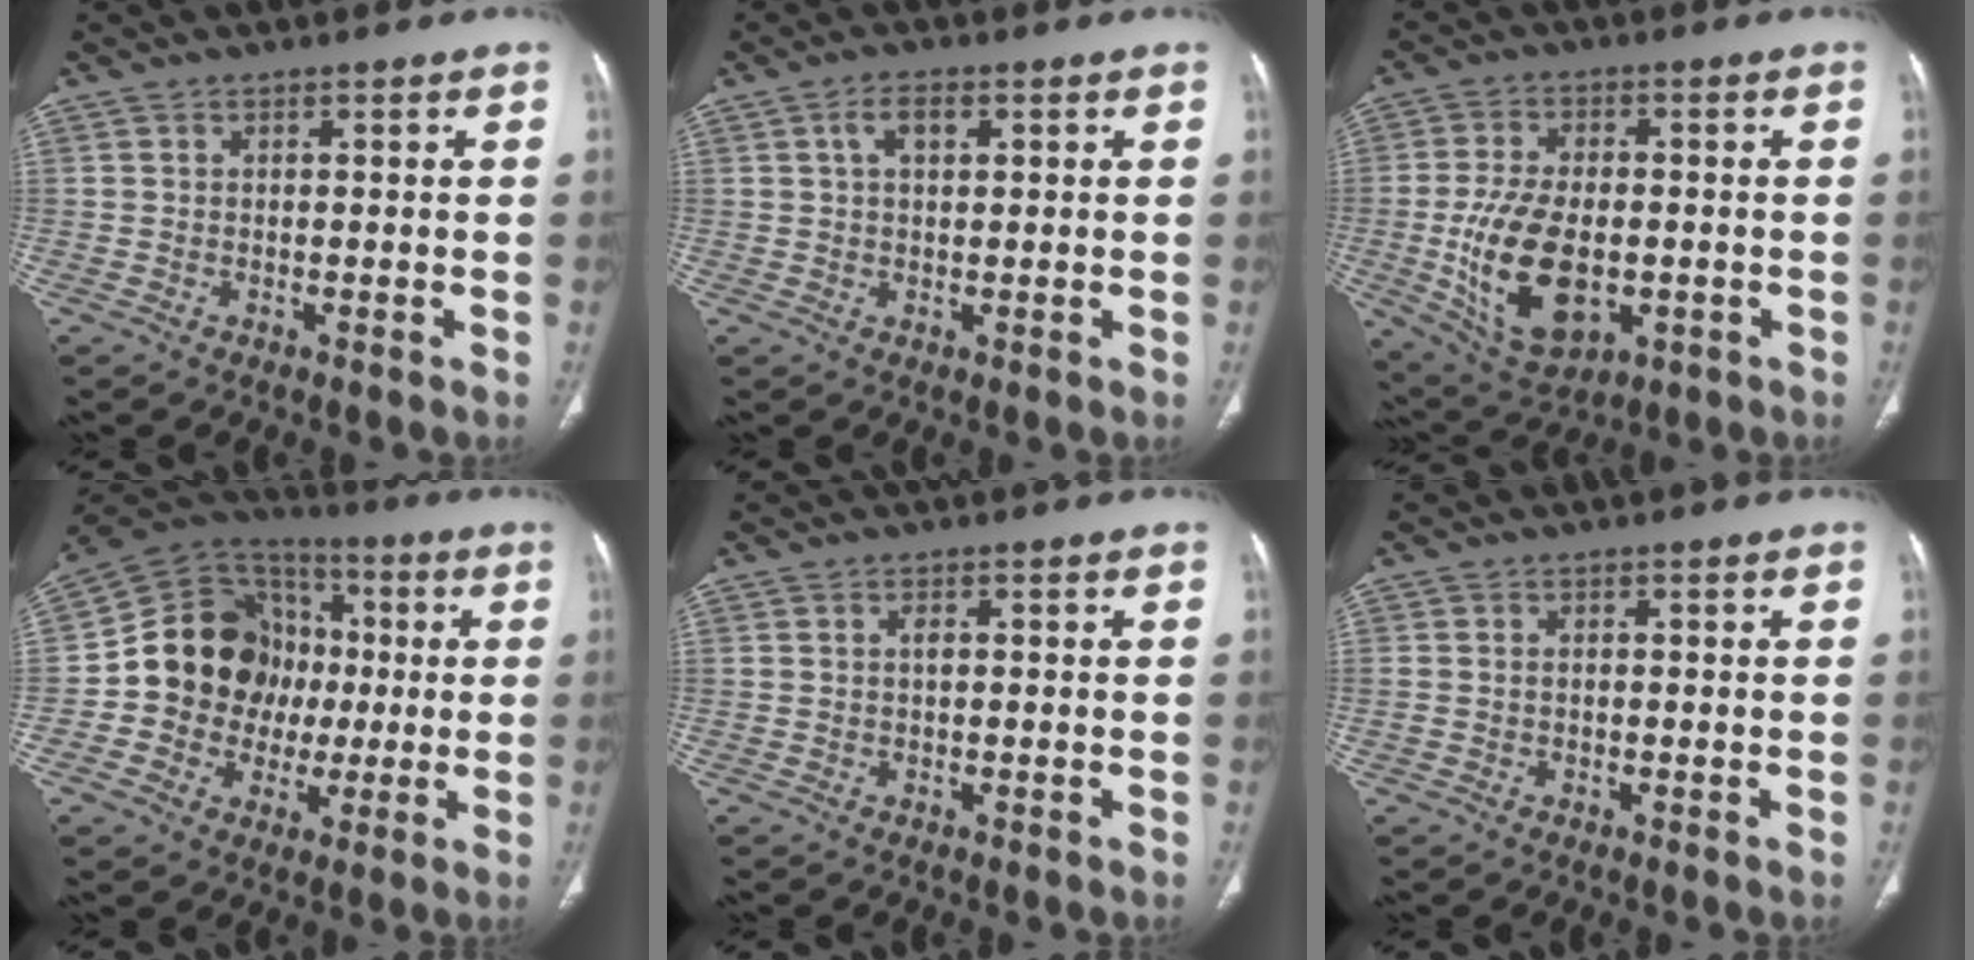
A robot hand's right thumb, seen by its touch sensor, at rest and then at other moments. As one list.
[{"total": 3.9, "force": [1.4, 2.0, 3.0], "torque": [-0.051, 0.007, 0.025]}, {"total": 15.7, "force": [-2.9, 8.9, 12.5], "torque": [-0.222, -0.002, -0.032]}, {"total": 18.2, "force": [-0.3, 15.6, 9.2], "torque": [-0.111, 0.034, -0.007]}, {"total": 1.0, "force": [0.2, 0.5, 0.8], "torque": [-0.015, 0.001, 0.001]}, {"total": 0.8, "force": [-0.1, 0.6, 0.5], "torque": [-0.016, 0.007, 0.001]}]